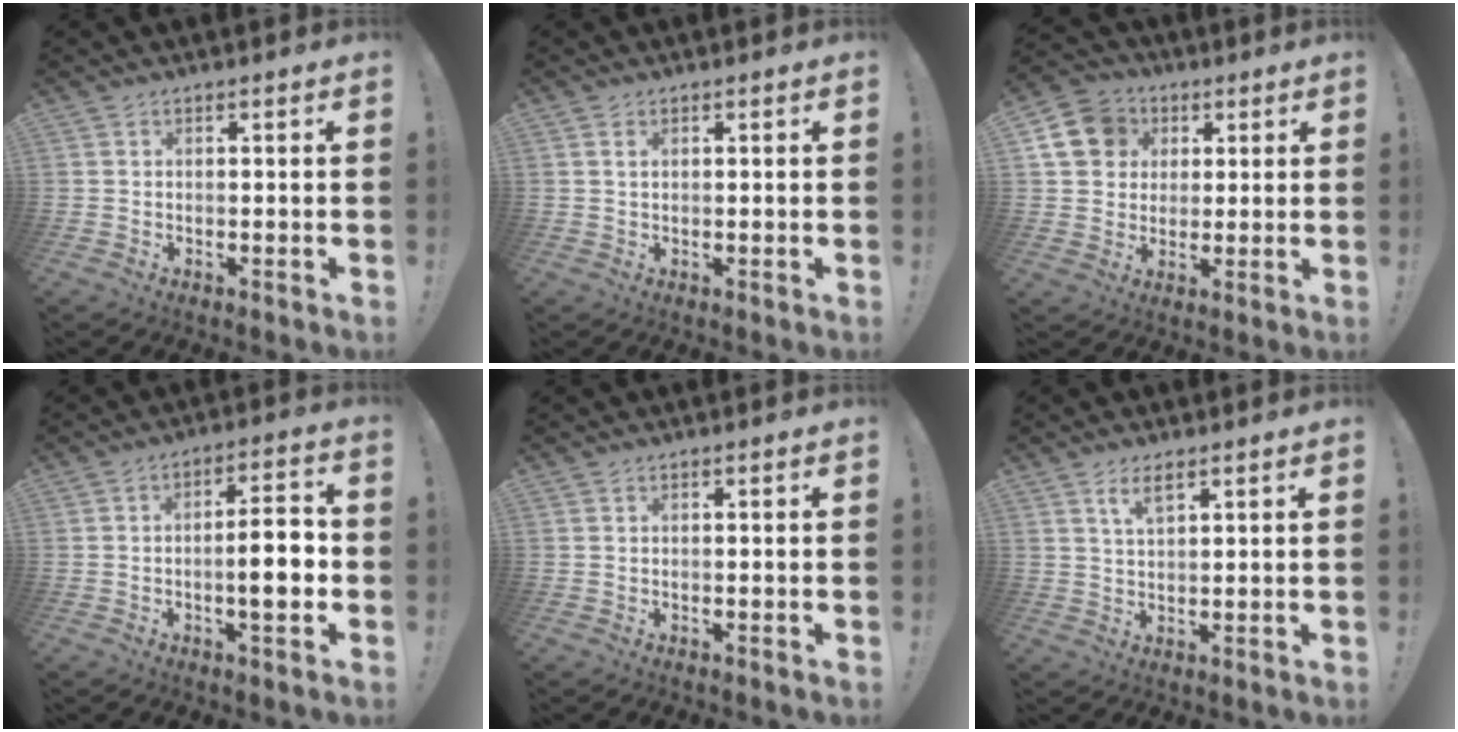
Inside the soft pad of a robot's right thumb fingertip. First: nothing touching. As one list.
[{"total": 1.2, "force": [0.5, 0.6, 0.9], "torque": [-0.012, -0.001, 0.007]}, {"total": 13.0, "force": [4.0, 11.3, 5.1], "torque": [-0.075, -0.010, 0.081]}, {"total": 9.5, "force": [-1.9, 2.3, 9.0], "torque": [-0.122, 0.002, -0.037]}, {"total": 0.0}, {"total": 4.3, "force": [2.5, 1.6, 3.1], "torque": [-0.053, -0.008, 0.043]}]